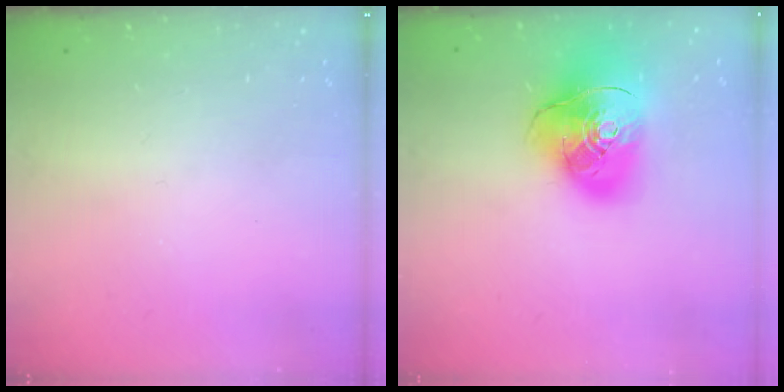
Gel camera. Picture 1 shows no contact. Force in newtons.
{"total": 19.4, "press": 19.2, "slide": 2.5}